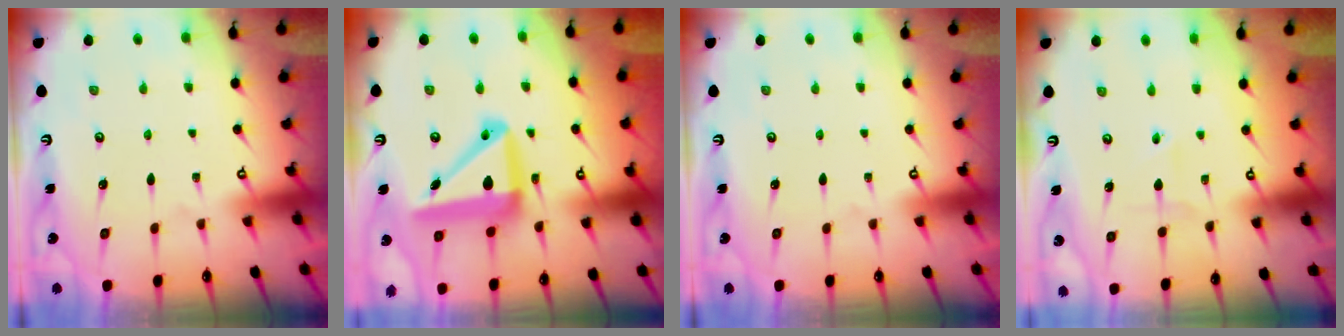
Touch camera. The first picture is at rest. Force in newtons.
{"total": 16.1, "press": 15.9, "slide": 2.5}
{"total": 0.0}
{"total": 1.6, "press": 1.5, "slide": 0.5}